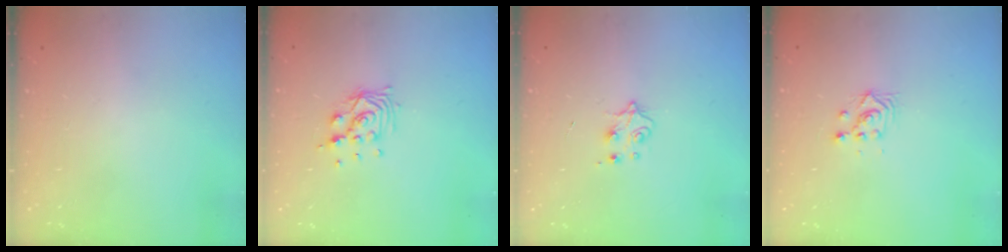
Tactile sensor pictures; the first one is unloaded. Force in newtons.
{"total": 8.9, "press": 8.9, "slide": 0.7}
{"total": 4.1, "press": 4.0, "slide": 0.6}
{"total": 3.0, "press": 3.0, "slide": 0.1}